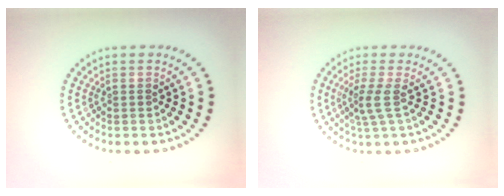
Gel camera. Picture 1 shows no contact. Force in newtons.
{"total": 2.3, "press": 1.6, "slide": 1.6}